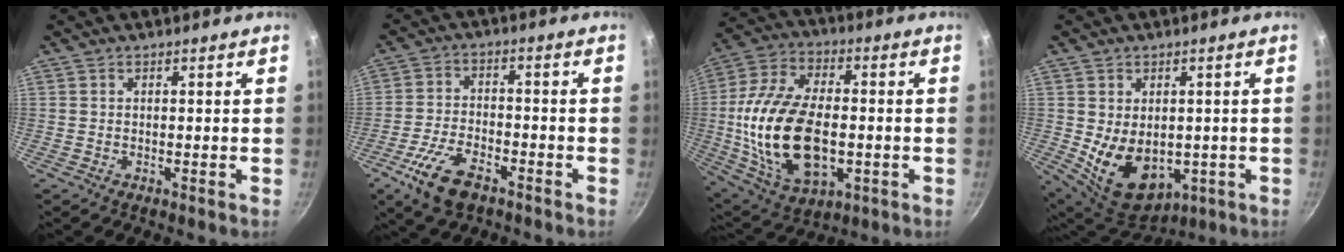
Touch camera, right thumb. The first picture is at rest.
{"total": 9.8, "force": [-5.6, 4.6, 6.6], "torque": [-0.128, 0.025, -0.108]}
{"total": 22.9, "force": [-2.3, 13.0, 18.7], "torque": [-0.362, 0.014, -0.033]}
{"total": 12.6, "force": [-1.2, 8.8, 9.0], "torque": [-0.122, -0.018, 0.012]}